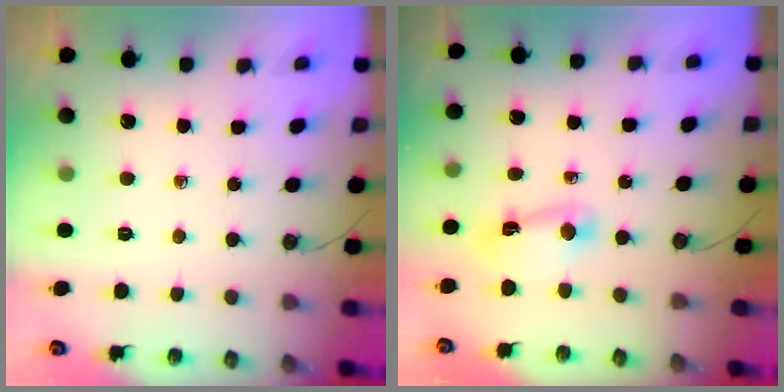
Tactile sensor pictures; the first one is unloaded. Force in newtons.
{"total": 8.5, "press": 4.8, "slide": 7.0}